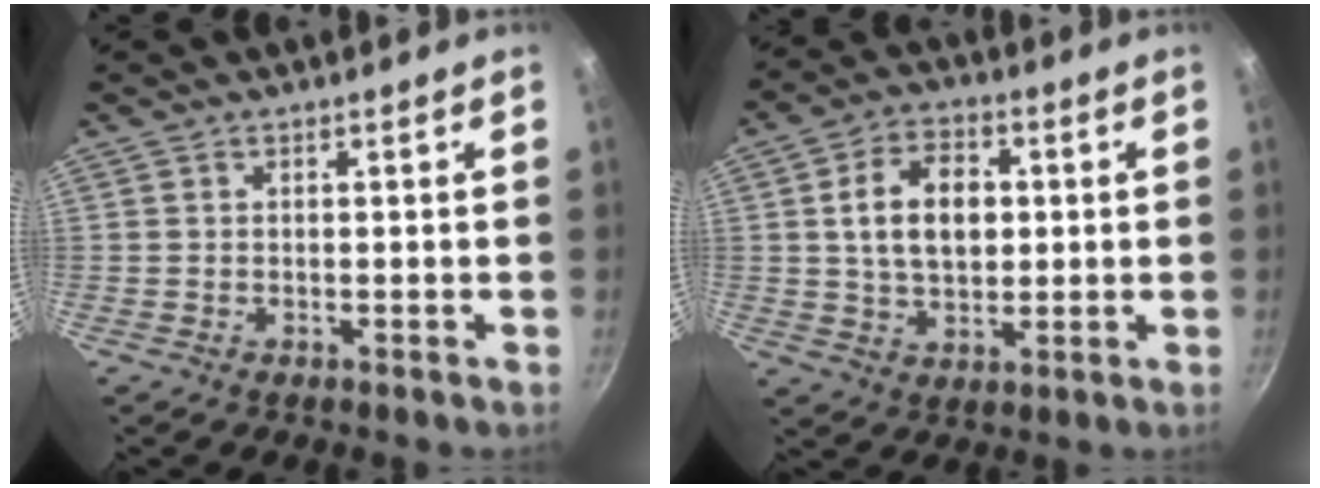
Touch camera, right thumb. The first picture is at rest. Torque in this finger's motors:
{"motor_torque": [-0.42, 0.51, 0.57, 0.38, 0.12]}